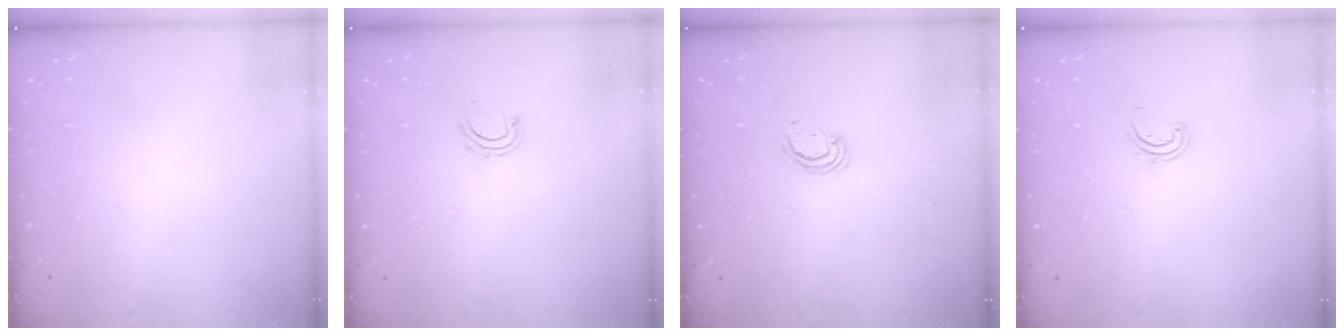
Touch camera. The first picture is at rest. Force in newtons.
{"total": 5.3, "press": 5.2, "slide": 1.1}
{"total": 2.6, "press": 2.5, "slide": 0.2}
{"total": 2.9, "press": 2.9, "slide": 0.3}